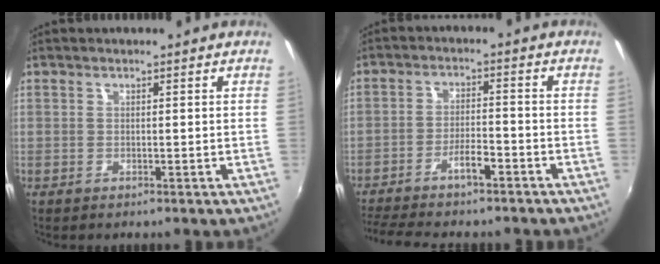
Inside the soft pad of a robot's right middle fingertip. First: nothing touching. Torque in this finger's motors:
{"motor_torque": [1.08, -1.06, 0.16, 0.09]}